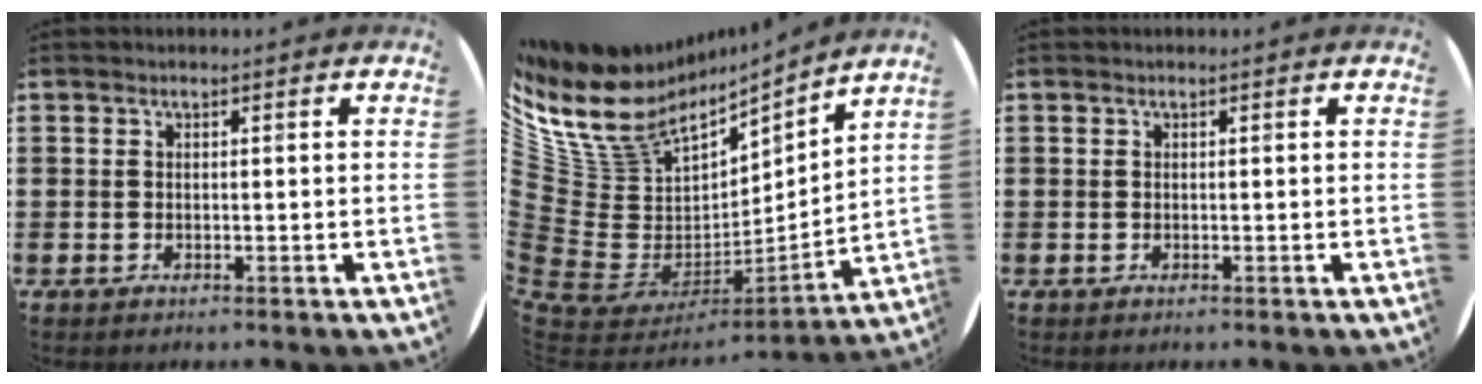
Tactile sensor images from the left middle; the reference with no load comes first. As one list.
[{"total": 12.0, "force": [6.4, 9.4, 3.7], "torque": [-0.151, -0.065, 0.120]}, {"total": 0.0}]